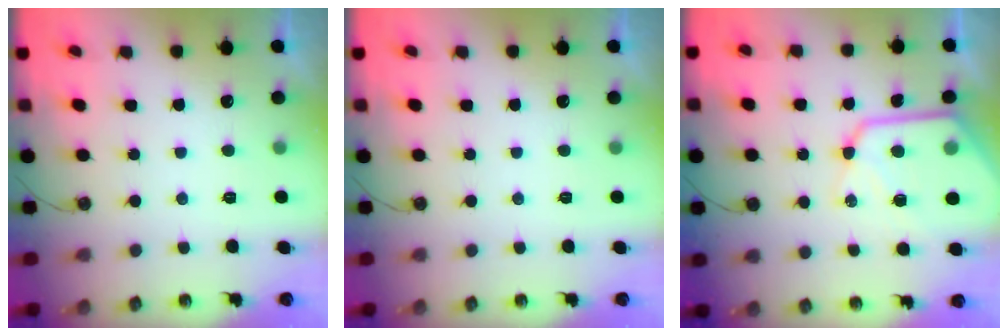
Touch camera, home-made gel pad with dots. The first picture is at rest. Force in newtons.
{"total": 0.0}
{"total": 15.8, "press": 15.8, "slide": 1.4}